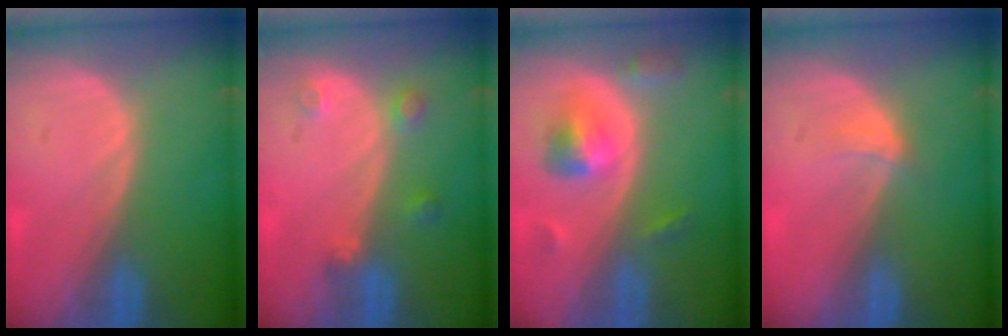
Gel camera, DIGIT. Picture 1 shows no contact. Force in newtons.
{"total": 3.0, "press": 2.8, "slide": 1.1}
{"total": 5.7, "press": 5.4, "slide": 1.8}
{"total": 1.9, "press": 1.5, "slide": 1.1}